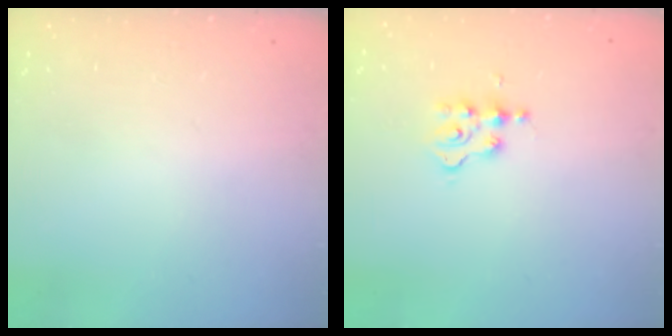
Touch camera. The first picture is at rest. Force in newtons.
{"total": 2.9, "press": 2.8, "slide": 0.3}